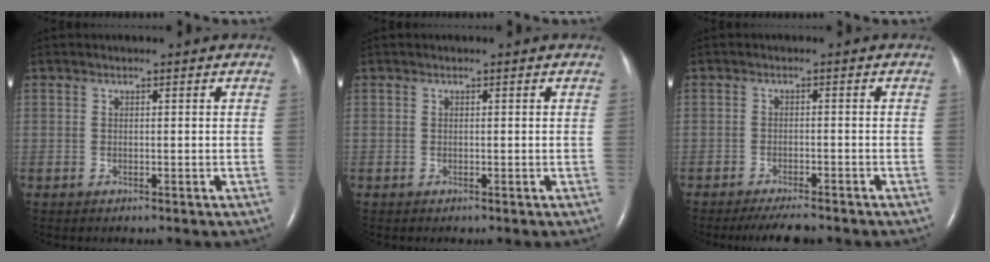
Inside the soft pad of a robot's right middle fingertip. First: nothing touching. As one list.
[{"total": 0.0}, {"total": 5.4, "force": [-4.7, 0.8, 2.5], "torque": [-0.037, -0.011, -0.072]}]